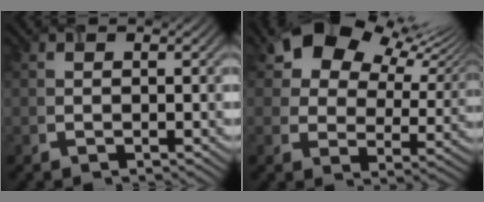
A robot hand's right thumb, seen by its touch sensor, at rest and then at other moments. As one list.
[{"total": 13.3, "force": [8.6, 8.0, 6.2], "torque": [-0.118, 0.016, 0.144]}]